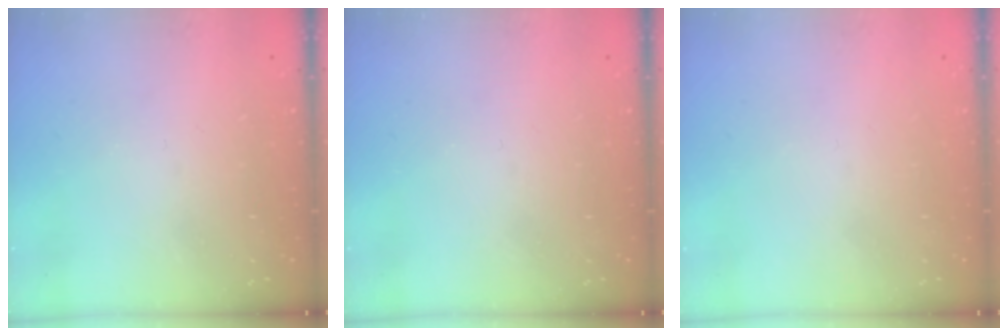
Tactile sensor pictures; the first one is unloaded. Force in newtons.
{"total": 0.0}
{"total": 1.8, "press": 1.7, "slide": 0.1}